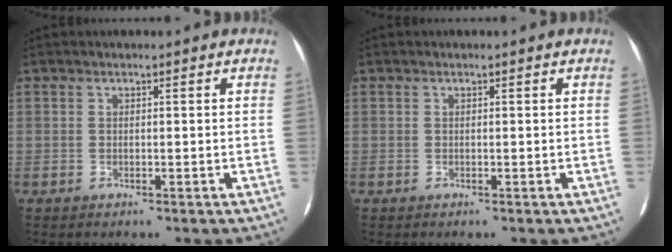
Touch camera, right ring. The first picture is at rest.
{"total": 0.0}